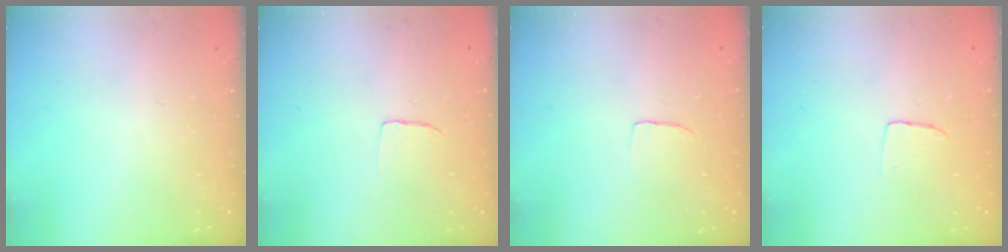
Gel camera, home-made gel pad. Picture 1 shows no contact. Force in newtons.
{"total": 2.4, "press": 2.4, "slide": 0.1}
{"total": 2.7, "press": 2.7, "slide": 0.2}
{"total": 2.9, "press": 2.9, "slide": 0.1}